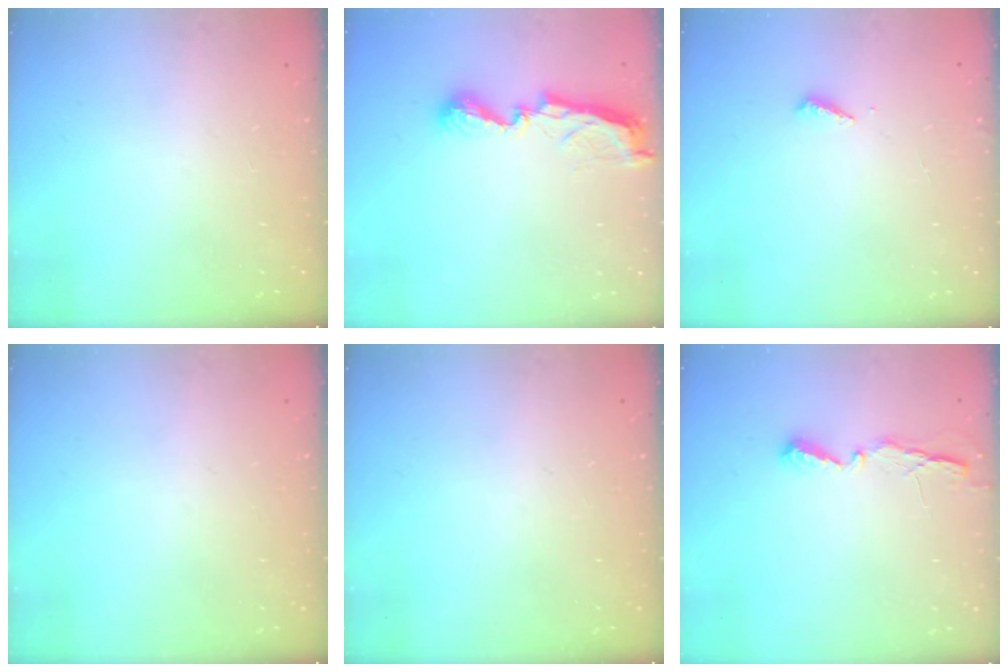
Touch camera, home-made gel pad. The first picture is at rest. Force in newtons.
{"total": 7.7, "press": 7.6, "slide": 0.7}
{"total": 2.0, "press": 2.0, "slide": 0.2}
{"total": 0.0}
{"total": 0.0}
{"total": 4.5, "press": 4.5, "slide": 0.4}